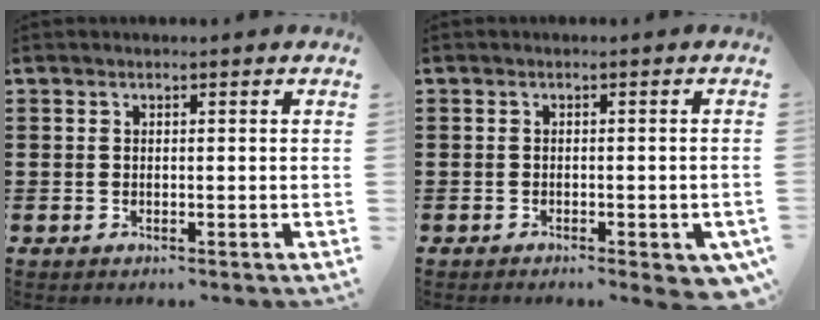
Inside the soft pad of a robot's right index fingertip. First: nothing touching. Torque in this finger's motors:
{"motor_torque": [1.89, -0.25, 0.74, 0.11]}